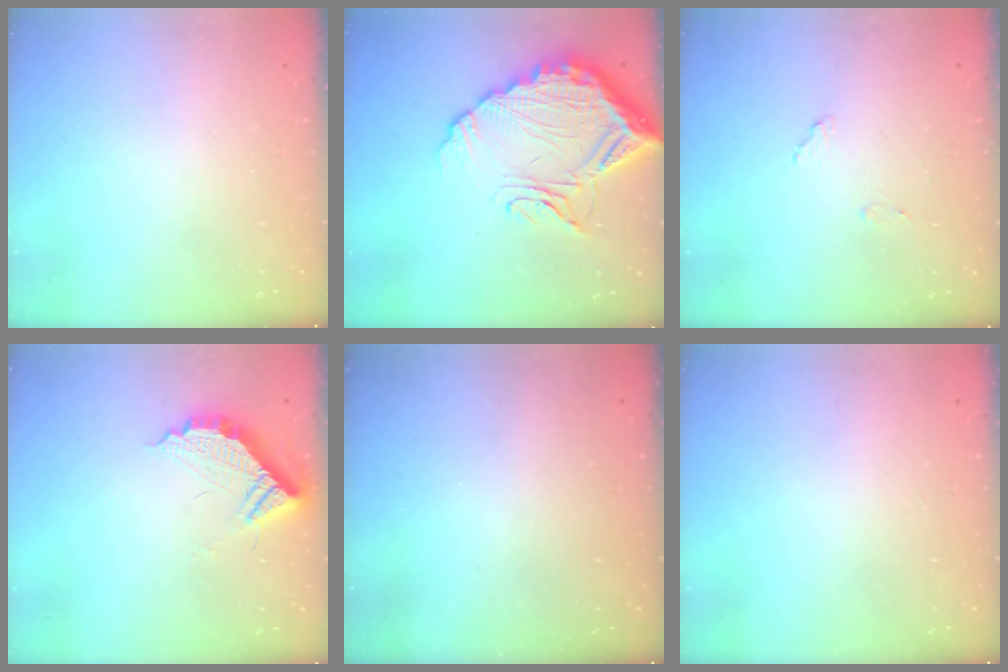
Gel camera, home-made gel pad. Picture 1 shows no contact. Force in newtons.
{"total": 18.6, "press": 18.6, "slide": 1.7}
{"total": 8.3, "press": 8.3, "slide": 0.8}
{"total": 10.3, "press": 10.3, "slide": 0.6}
{"total": 3.1, "press": 3.1, "slide": 0.1}
{"total": 4.1, "press": 4.1, "slide": 0.1}